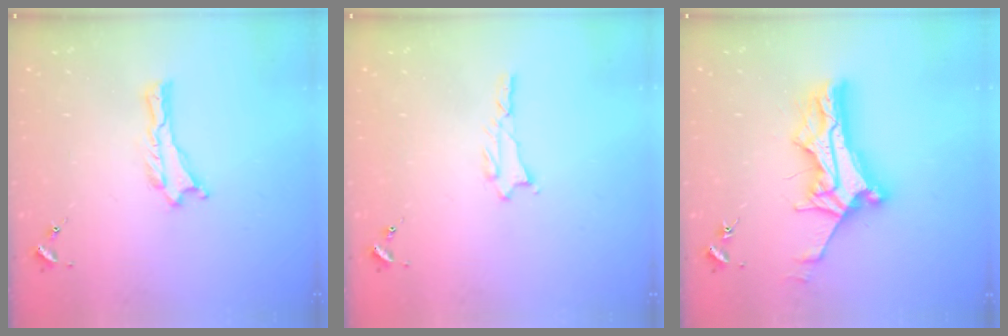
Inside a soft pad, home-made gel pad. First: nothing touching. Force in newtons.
{"total": 0.9, "press": 0.9, "slide": 0.2}
{"total": 11.4, "press": 11.4, "slide": 1.0}